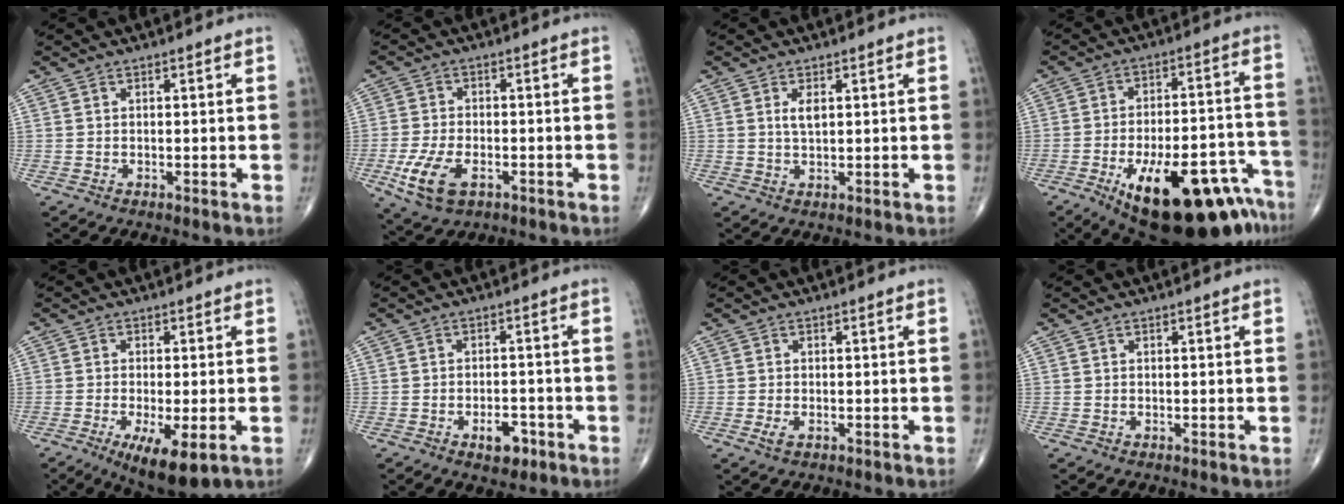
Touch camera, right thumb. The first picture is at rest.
{"total": 8.7, "force": [-3.5, 4.7, 6.5], "torque": [-0.132, 0.005, -0.057]}
{"total": 2.5, "force": [0.8, 1.0, 2.1], "torque": [-0.039, -0.005, 0.016]}
{"total": 25.2, "force": [-14.6, 9.5, 18.2], "torque": [-0.186, 0.073, -0.205]}
{"total": 9.6, "force": [-3.9, 2.8, 8.3], "torque": [-0.131, -0.017, -0.057]}
{"total": 4.6, "force": [-2.5, 2.5, 3.0], "torque": [-0.030, 0.014, -0.034]}
{"total": 1.7, "force": [-0.7, 0.9, 1.3], "torque": [-0.027, 0.000, -0.012]}
{"total": 0.0}